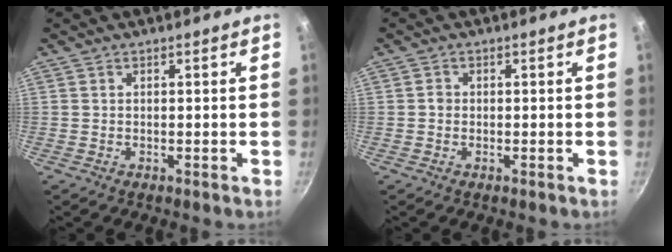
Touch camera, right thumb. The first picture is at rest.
{"total": 1.0, "force": [-0.2, 1.0, 0.4], "torque": [-0.004, 0.005, -0.004]}